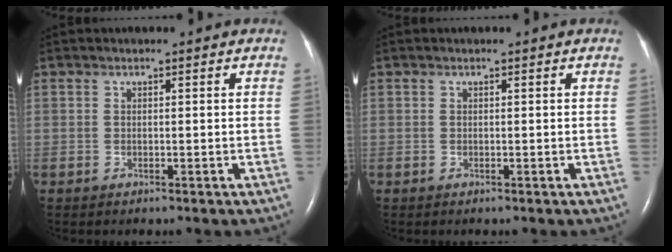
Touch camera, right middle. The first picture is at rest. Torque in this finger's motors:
{"motor_torque": [-0.03, 0.09, -0.03, 0.00]}